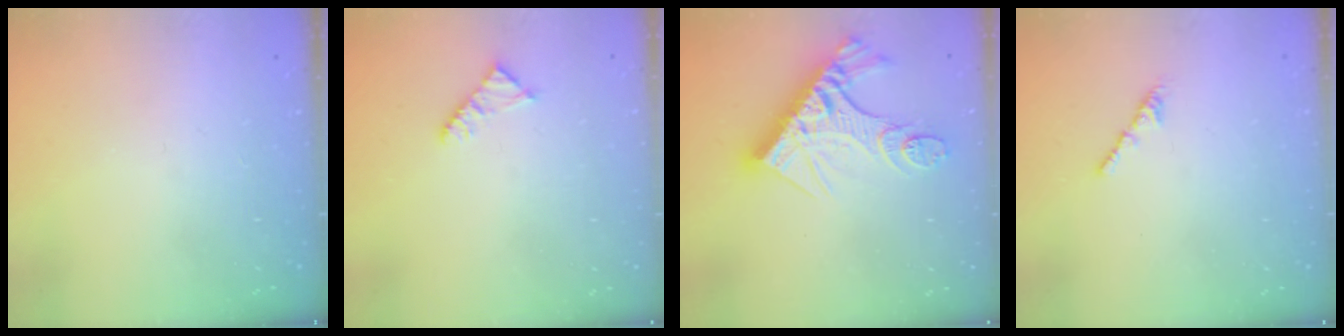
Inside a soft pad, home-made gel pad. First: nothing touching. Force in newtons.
{"total": 2.3, "press": 2.3, "slide": 0.4}
{"total": 18.6, "press": 18.5, "slide": 2.1}
{"total": 2.1, "press": 2.0, "slide": 0.7}